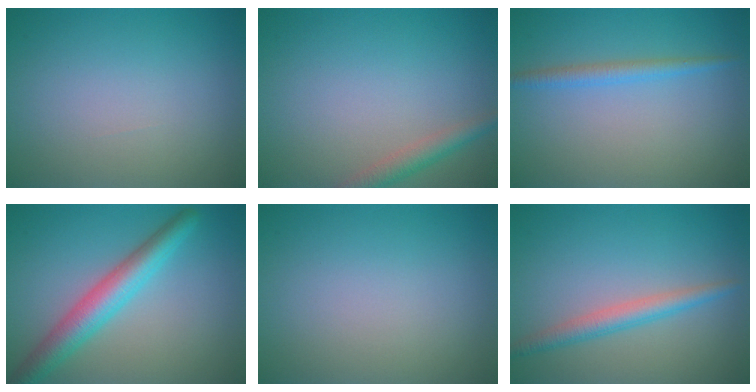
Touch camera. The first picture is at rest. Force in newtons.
{"total": 2.2, "press": 2.2, "slide": 0.1}
{"total": 1.8, "press": 1.8, "slide": 0.1}
{"total": 4.8, "press": 4.8, "slide": 0.1}
{"total": 0.0}
{"total": 2.6, "press": 2.6, "slide": 0.0}